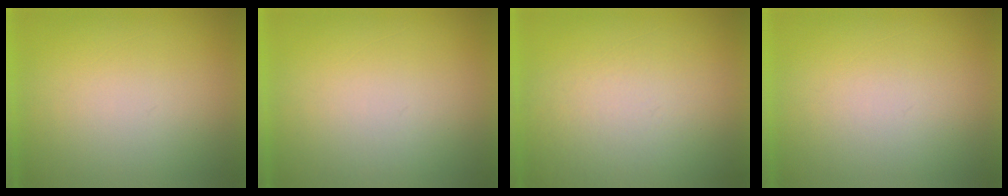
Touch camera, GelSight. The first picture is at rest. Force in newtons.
{"total": 1.2}
{"total": 4.5}
{"total": 1.2}